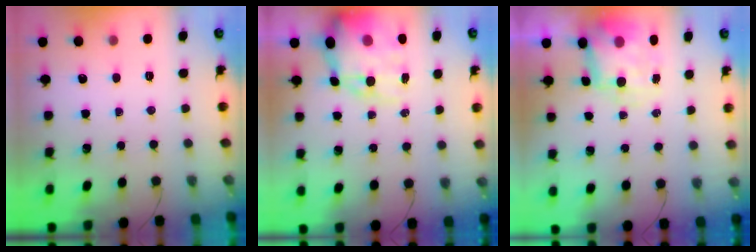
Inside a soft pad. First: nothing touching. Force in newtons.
{"total": 14.5, "press": 14.1, "slide": 3.3}
{"total": 7.6, "press": 7.5, "slide": 1.2}